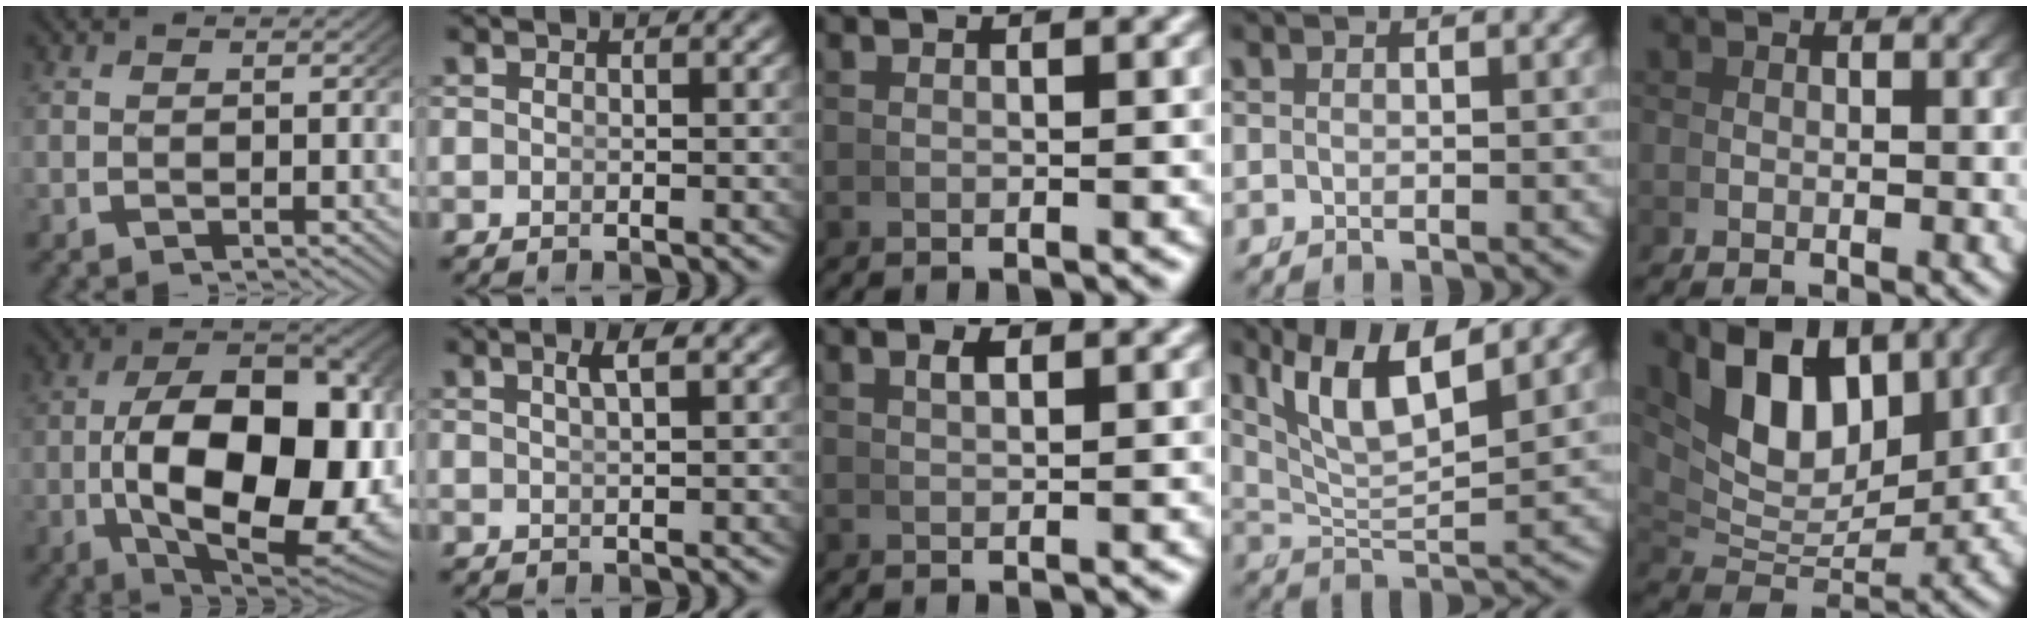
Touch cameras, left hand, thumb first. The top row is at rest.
{"thumb": {"total": 20.9, "force": [-2.3, 12.3, 16.8], "torque": [-0.300, -0.077, 0.001]}, "index": {"total": 1.5, "force": [0.8, -0.4, 1.2], "torque": [-0.018, 0.006, 0.016]}, "middle": {"total": 1.1, "force": [0.6, 0.4, 0.9], "torque": [-0.013, 0.002, 0.011]}, "ring": {"total": 7.2, "force": [3.5, 3.6, 5.1], "torque": [-0.097, 0.000, 0.064]}, "little": {"total": 10.6, "force": [3.7, 6.8, 7.3], "torque": [-0.141, -0.014, 0.070]}}